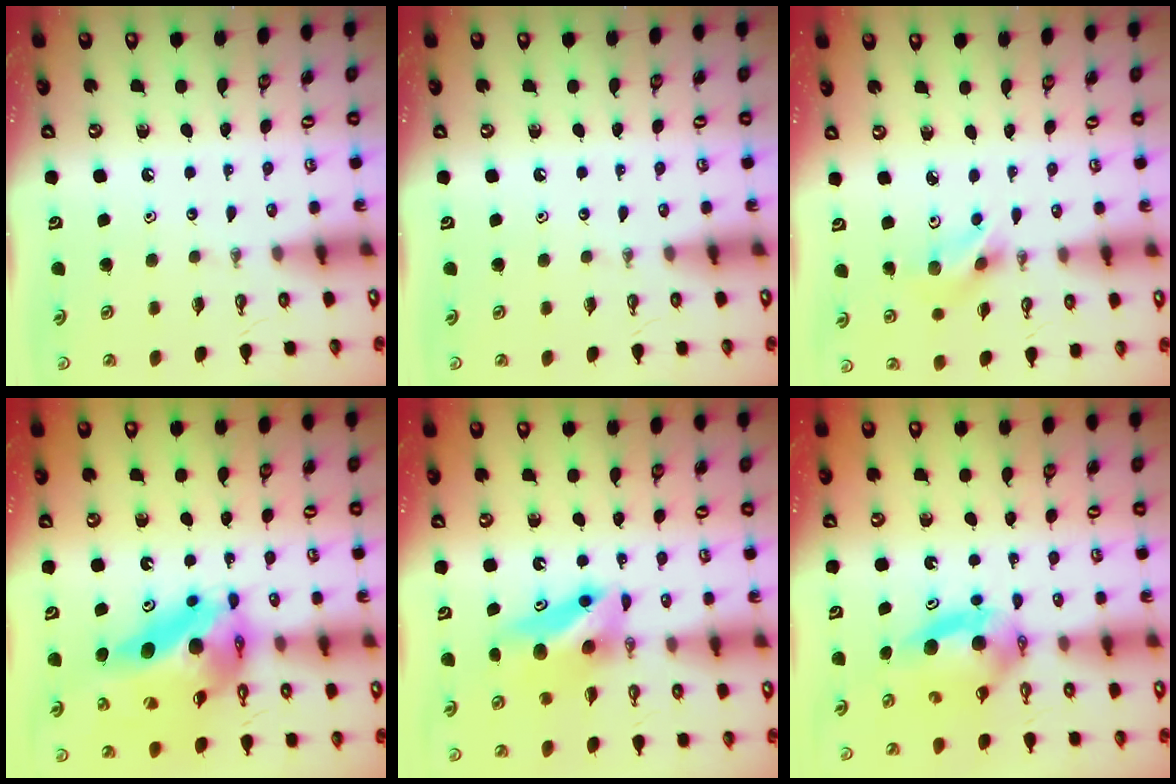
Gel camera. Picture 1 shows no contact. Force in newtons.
{"total": 0.0}
{"total": 6.0, "press": 4.4, "slide": 4.1}
{"total": 18.5, "press": 18.4, "slide": 1.9}
{"total": 7.1, "press": 7.0, "slide": 1.5}
{"total": 7.5, "press": 5.9, "slide": 4.6}